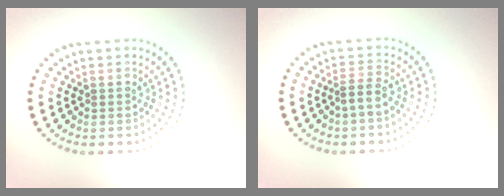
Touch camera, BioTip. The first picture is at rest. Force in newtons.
{"total": 1.6, "press": 1.2, "slide": 1.0}